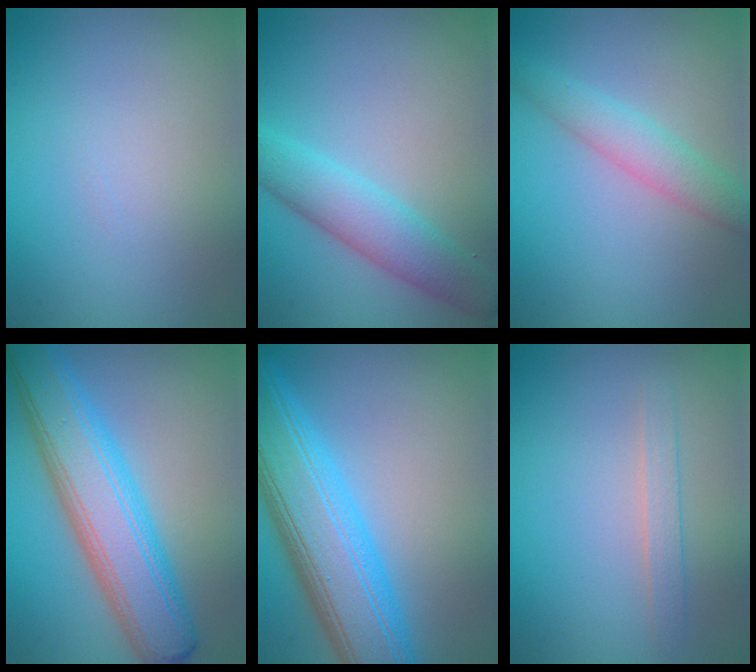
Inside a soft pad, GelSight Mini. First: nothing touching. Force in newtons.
{"total": 4.6, "press": 4.6, "slide": 0.0}
{"total": 2.9, "press": 2.9, "slide": 0.1}
{"total": 8.4, "press": 8.4, "slide": 0.2}
{"total": 9.9, "press": 9.9, "slide": 0.2}
{"total": 1.4, "press": 1.4, "slide": 0.1}